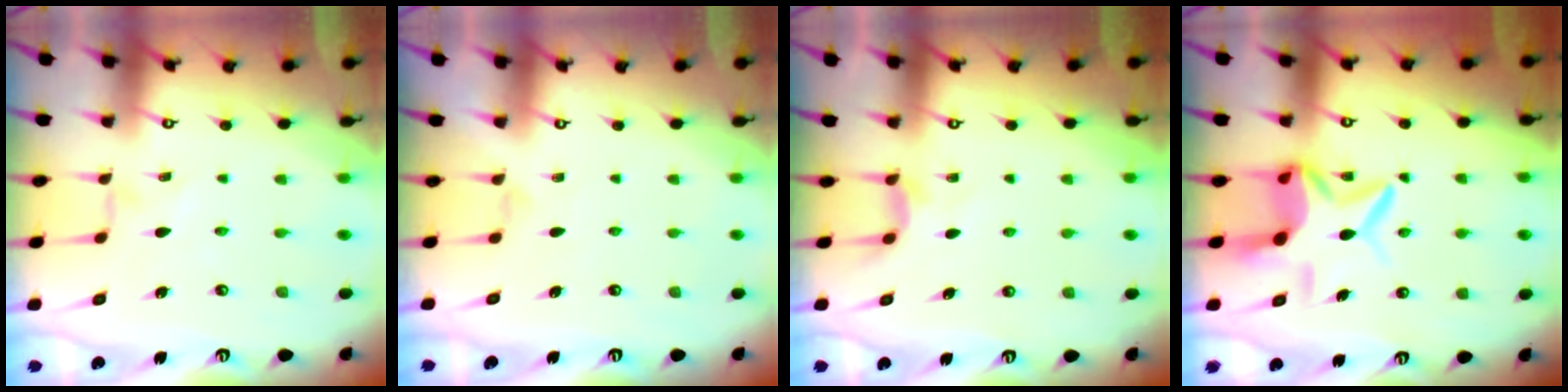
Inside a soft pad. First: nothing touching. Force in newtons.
{"total": 1.7, "press": 1.6, "slide": 0.4}
{"total": 6.5, "press": 6.4, "slide": 0.6}
{"total": 9.1, "press": 9.0, "slide": 1.5}